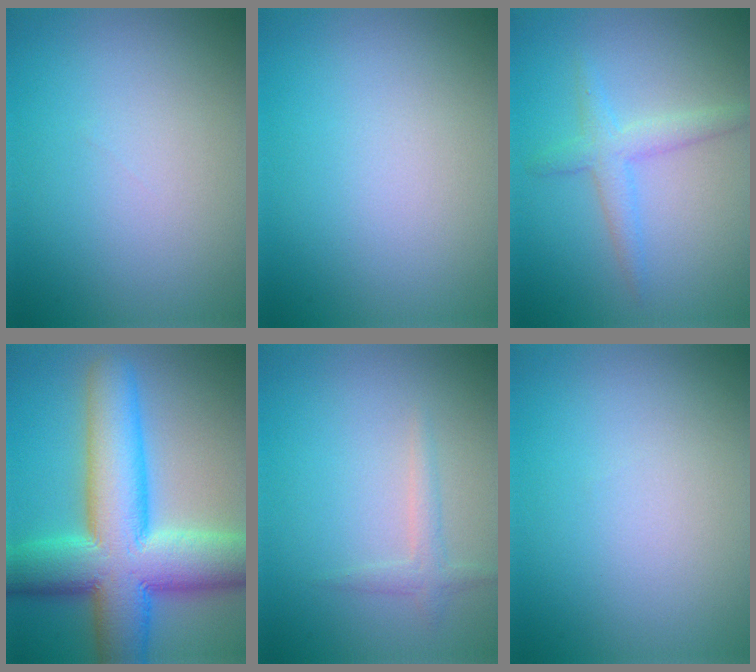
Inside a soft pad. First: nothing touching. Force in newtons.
{"total": 0.0}
{"total": 2.4, "press": 2.4, "slide": 0.2}
{"total": 13.2, "press": 13.2, "slide": 0.5}
{"total": 1.4, "press": 1.4, "slide": 0.0}
{"total": 0.0}